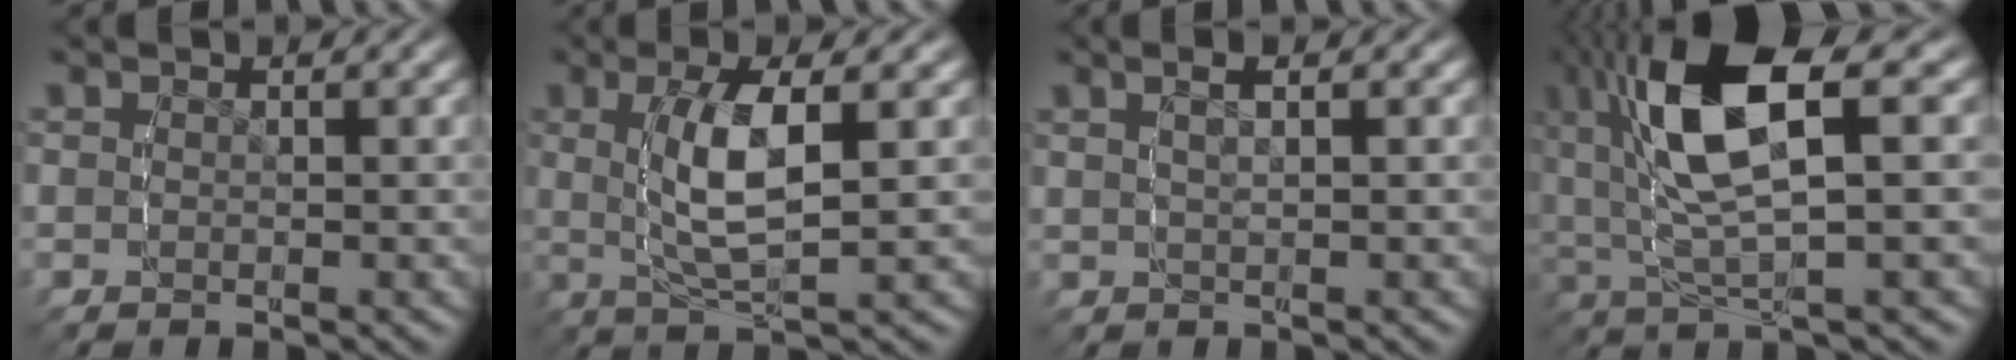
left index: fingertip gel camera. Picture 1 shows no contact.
{"total": 5.5, "force": [0.7, 1.3, 5.3], "torque": [-0.104, -0.005, 0.022]}
{"total": 2.2, "force": [1.1, 0.7, 1.7], "torque": [-0.022, 0.007, 0.022]}
{"total": 10.2, "force": [2.3, 4.4, 8.9], "torque": [-0.192, 0.000, 0.045]}